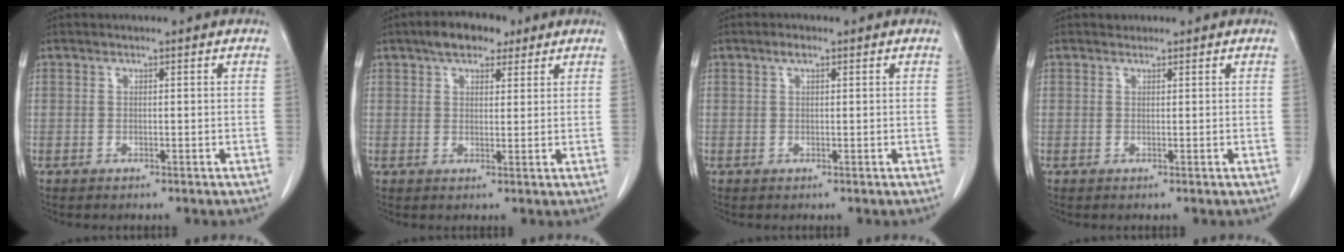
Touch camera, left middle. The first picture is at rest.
{"total": 6.1, "force": [4.1, 2.9, 3.5], "torque": [-0.055, 0.019, 0.066]}
{"total": 1.9, "force": [1.1, 0.8, 1.3], "torque": [-0.025, 0.007, 0.019]}
{"total": 0.8, "force": [0.7, 0.4, 0.0], "torque": [-0.004, 0.003, 0.010]}